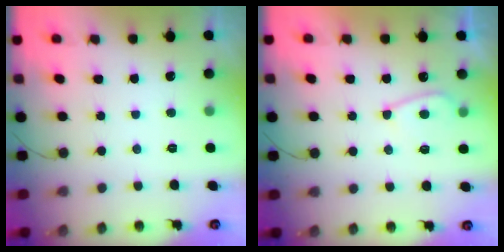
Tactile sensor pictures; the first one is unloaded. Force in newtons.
{"total": 4.5, "press": 4.4, "slide": 0.6}